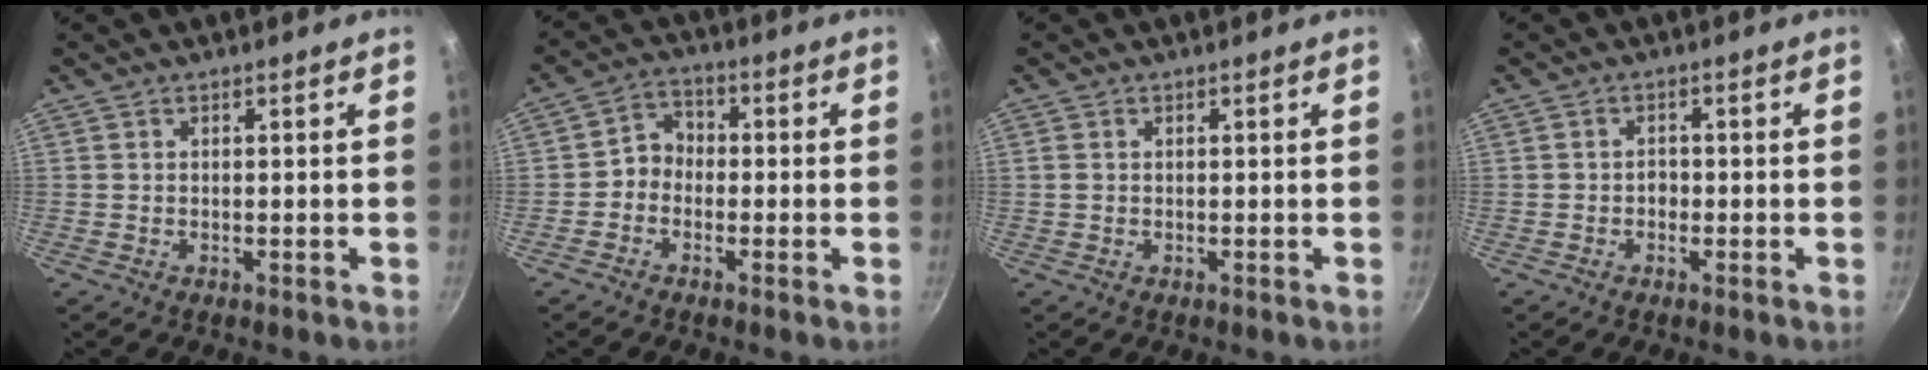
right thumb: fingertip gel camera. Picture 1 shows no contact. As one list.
[{"total": 4.2, "force": [-1.2, 3.5, 1.9], "torque": [-0.011, 0.023, -0.035]}, {"total": 1.0, "force": [0.2, 0.8, 0.5], "torque": [-0.009, 0.003, 0.003]}, {"total": 1.5, "force": [-0.6, 1.2, 0.7], "torque": [-0.003, 0.009, -0.010]}]